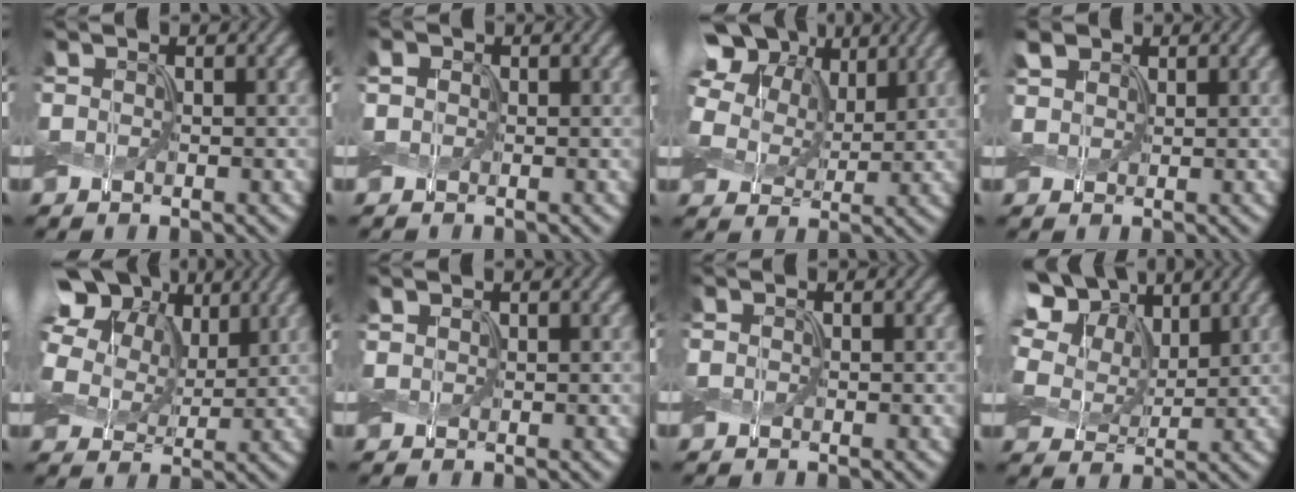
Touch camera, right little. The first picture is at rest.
{"total": 1.3, "force": [0.4, 1.1, 0.5], "torque": [-0.015, 0.007, 0.001]}
{"total": 12.0, "force": [3.5, 8.9, 7.2], "torque": [-0.191, 0.043, 0.058]}
{"total": 2.2, "force": [1.2, 1.5, 1.0], "torque": [-0.031, 0.006, 0.020]}
{"total": 13.3, "force": [4.0, 10.0, 7.9], "torque": [-0.212, 0.049, 0.069]}
{"total": 0.7, "force": [0.5, 0.4, 0.3], "torque": [-0.008, 0.003, 0.011]}
{"total": 0.0}
{"total": 11.9, "force": [4.8, 8.5, 6.8], "torque": [-0.153, 0.036, 0.065]}